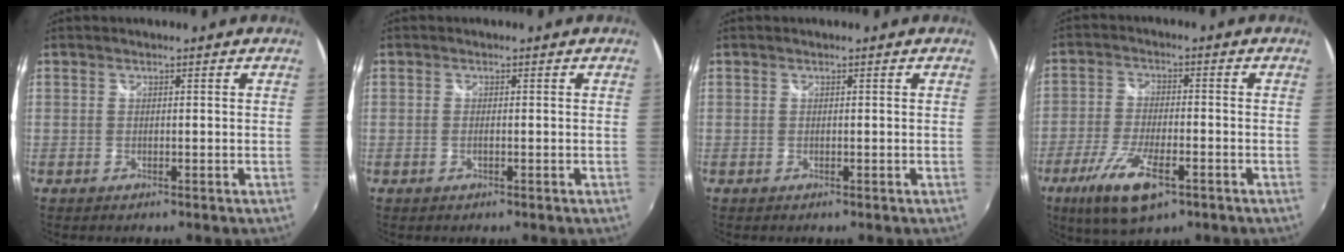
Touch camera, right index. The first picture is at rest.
{"total": 1.1, "force": [-0.3, 0.2, 1.0], "torque": [-0.021, 0.000, -0.007]}
{"total": 0.0}
{"total": 11.6, "force": [-6.3, 3.9, 8.9], "torque": [-0.196, -0.029, -0.115]}